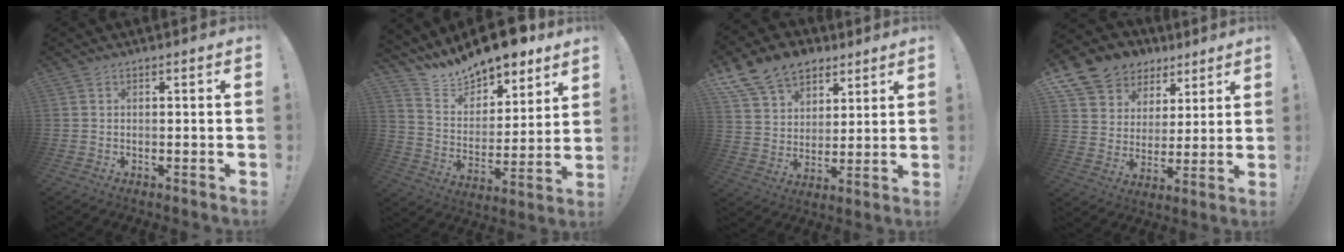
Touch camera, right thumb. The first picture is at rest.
{"total": 13.4, "force": [12.5, 3.5, 2.9], "torque": [-0.077, -0.107, 0.224]}
{"total": 14.5, "force": [9.2, 10.0, 5.1], "torque": [-0.082, -0.053, 0.178]}
{"total": 11.2, "force": [7.1, 8.3, 2.6], "torque": [-0.044, -0.055, 0.142]}